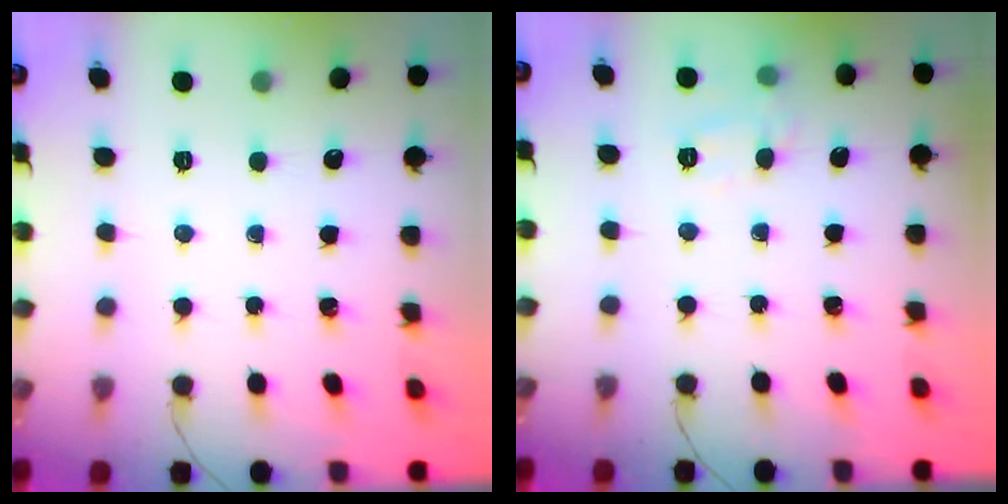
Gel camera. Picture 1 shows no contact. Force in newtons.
{"total": 7.3, "press": 7.2, "slide": 1.1}